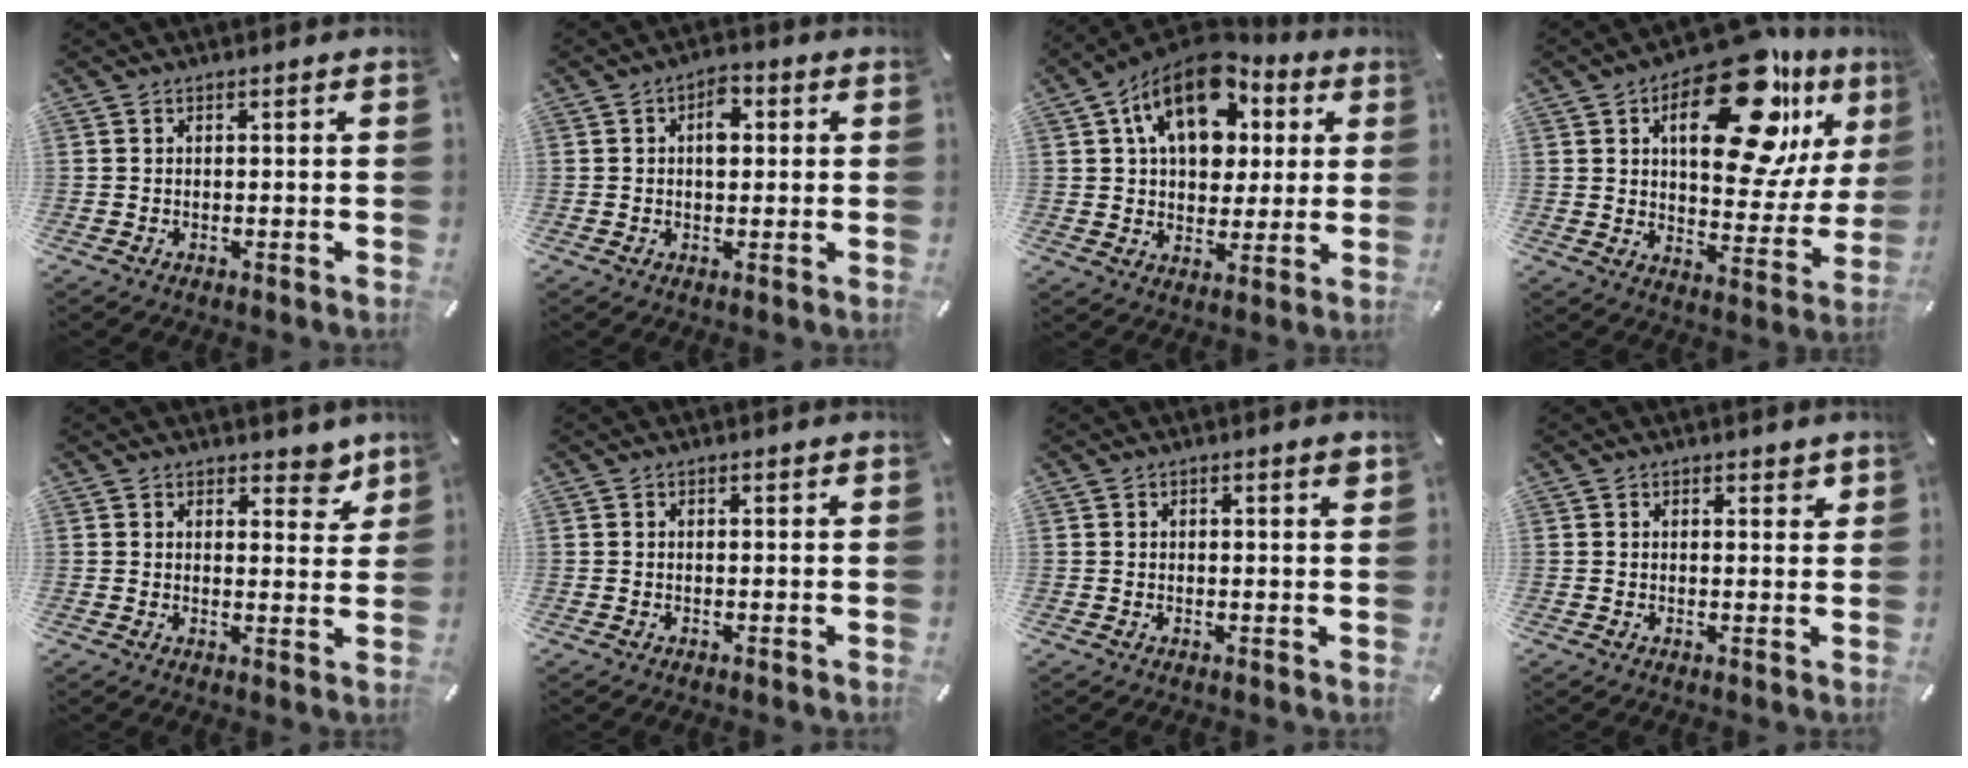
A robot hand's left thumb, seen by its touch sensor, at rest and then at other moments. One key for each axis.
{"total": 4.7, "fx": 0.9, "fy": 2.9, "fz": 3.7, "tx": -0.043, "ty": -0.003, "tz": 0.006}
{"total": 17.4, "fx": 7.8, "fy": 11.3, "fz": 10.7, "tx": -0.189, "ty": -0.026, "tz": 0.135}
{"total": 25.2, "fx": 13.5, "fy": 12.1, "fz": 17.6, "tx": -0.230, "ty": -0.083, "tz": 0.219}
{"total": 5.7, "fx": 4.3, "fy": 3.2, "fz": 2.0, "tx": 0.004, "ty": -0.029, "tz": 0.067}
{"total": 0.0}
{"total": 1.1, "fx": 0.6, "fy": 0.3, "fz": 0.8, "tx": -0.016, "ty": 0.001, "tz": 0.010}
{"total": 1.8, "fx": 1.1, "fy": 1.1, "fz": 0.8, "tx": -0.009, "ty": 0.000, "tz": 0.017}